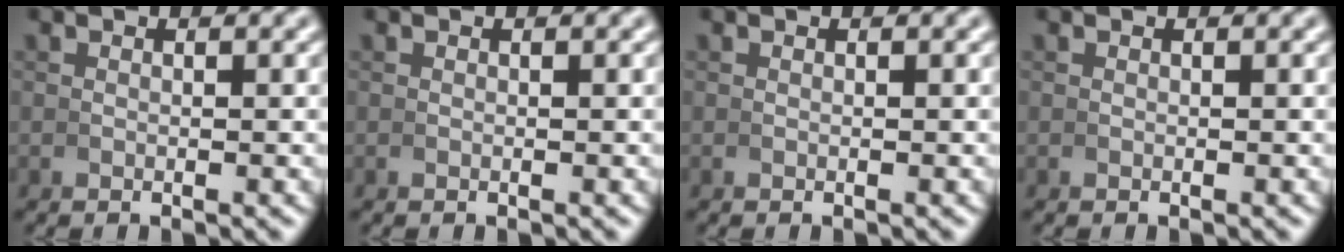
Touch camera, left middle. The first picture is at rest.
{"total": 0.0}
{"total": 0.0}
{"total": 0.0}